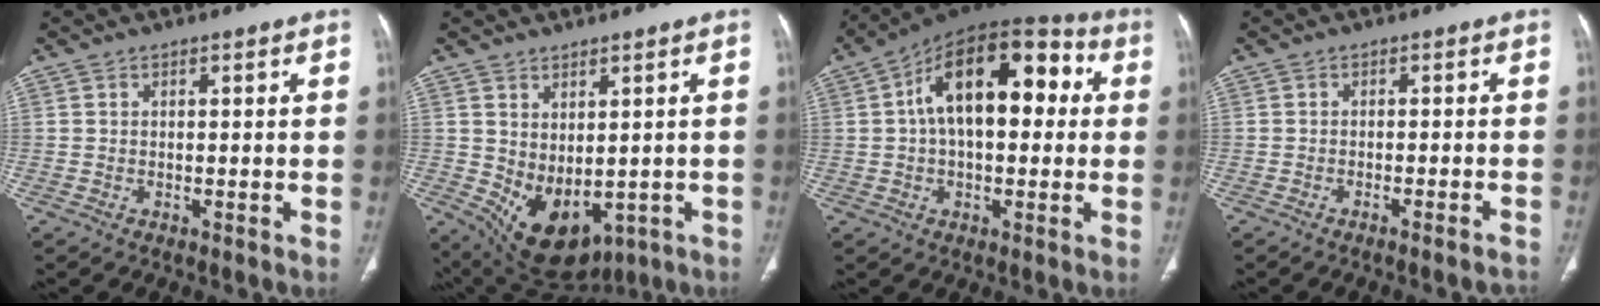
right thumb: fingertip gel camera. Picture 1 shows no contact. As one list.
[{"total": 11.3, "force": [-1.7, 7.1, 8.5], "torque": [-0.120, -0.008, 0.010]}, {"total": 18.8, "force": [3.3, 10.2, 15.4], "torque": [-0.213, 0.042, 0.040]}, {"total": 4.1, "force": [-3.5, 0.2, 2.1], "torque": [-0.030, 0.010, -0.040]}]